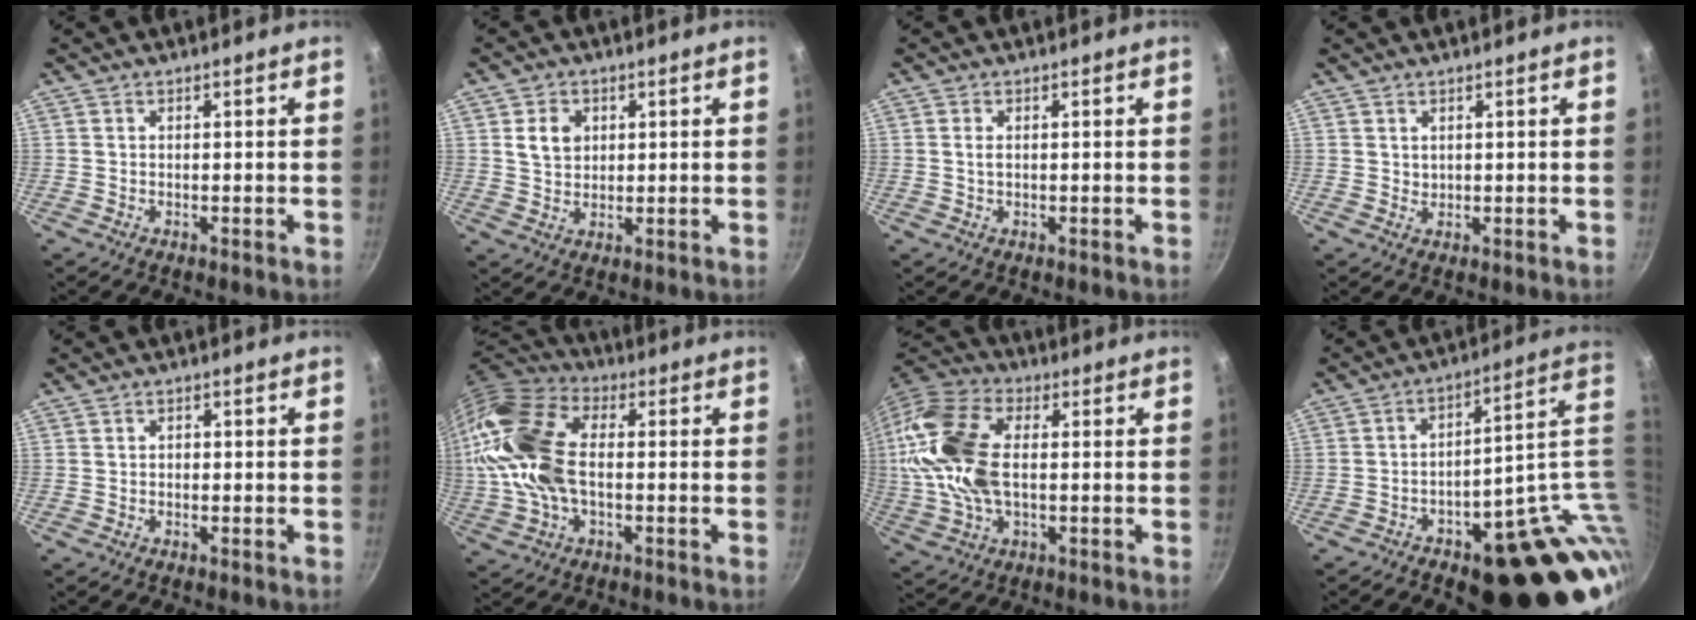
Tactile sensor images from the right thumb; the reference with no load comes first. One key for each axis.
{"total": 5.1, "fx": 1.4, "fy": 4.0, "fz": 2.8, "tx": -0.033, "ty": -0.002, "tz": 0.027}
{"total": 1.1, "fx": 0.1, "fy": 0.6, "fz": 0.9, "tx": -0.018, "ty": 0.001, "tz": 0.001}
{"total": 1.0, "fx": 0.8, "fy": 0.5, "fz": 0.3, "tx": 0.000, "ty": -0.006, "tz": 0.015}
{"total": 0.7, "fx": -0.2, "fy": 0.6, "fz": 0.3, "tx": -0.003, "ty": 0.004, "tz": -0.004}
{"total": 19.6, "fx": -0.1, "fy": 11.7, "fz": 15.8, "tx": -0.319, "ty": 0.030, "tz": -0.012}
{"total": 18.7, "fx": 1.0, "fy": 10.8, "fz": 15.2, "tx": -0.302, "ty": 0.021, "tz": 0.006}
{"total": 19.6, "fx": -0.6, "fy": 10.8, "fz": 16.3, "tx": -0.108, "ty": 0.021, "tz": 0.007}